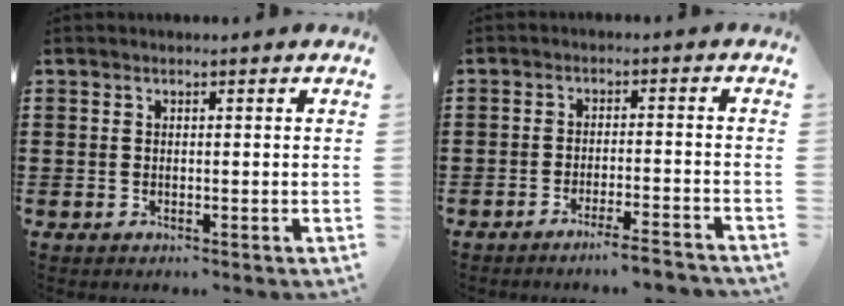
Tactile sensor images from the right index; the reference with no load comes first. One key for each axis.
{"total": 3.6, "fx": -3.2, "fy": -0.4, "fz": 1.5, "tx": -0.023, "ty": -0.004, "tz": -0.062}